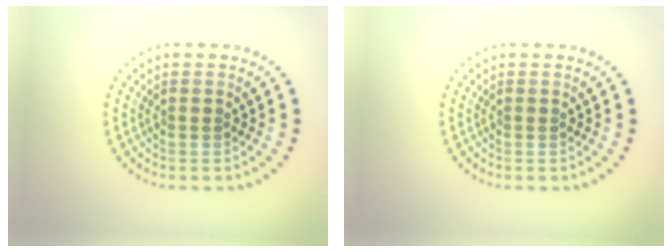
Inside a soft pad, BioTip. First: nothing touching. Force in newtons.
{"total": 0.0}